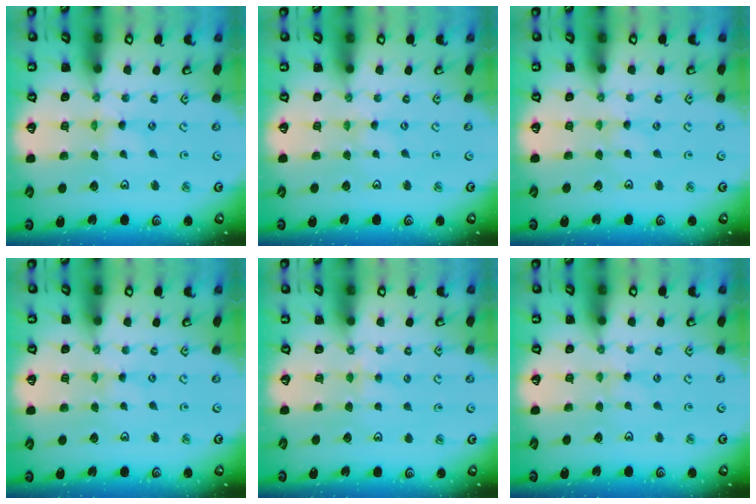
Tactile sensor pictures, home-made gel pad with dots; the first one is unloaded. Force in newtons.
{"total": 0.6, "press": 0.5, "slide": 0.2}
{"total": 1.0, "press": 1.0, "slide": 0.3}
{"total": 0.0}
{"total": 2.8, "press": 2.7, "slide": 0.6}
{"total": 1.1, "press": 1.1, "slide": 0.4}